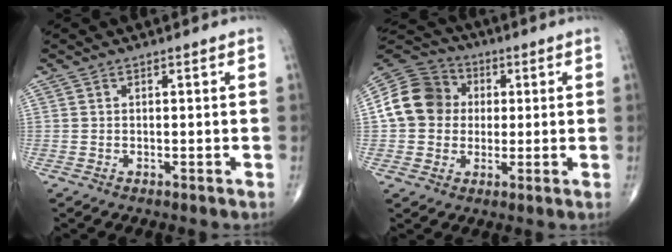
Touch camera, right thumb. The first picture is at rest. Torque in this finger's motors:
{"motor_torque": [-0.11, 0.95, 0.91, -0.05, 0.10]}